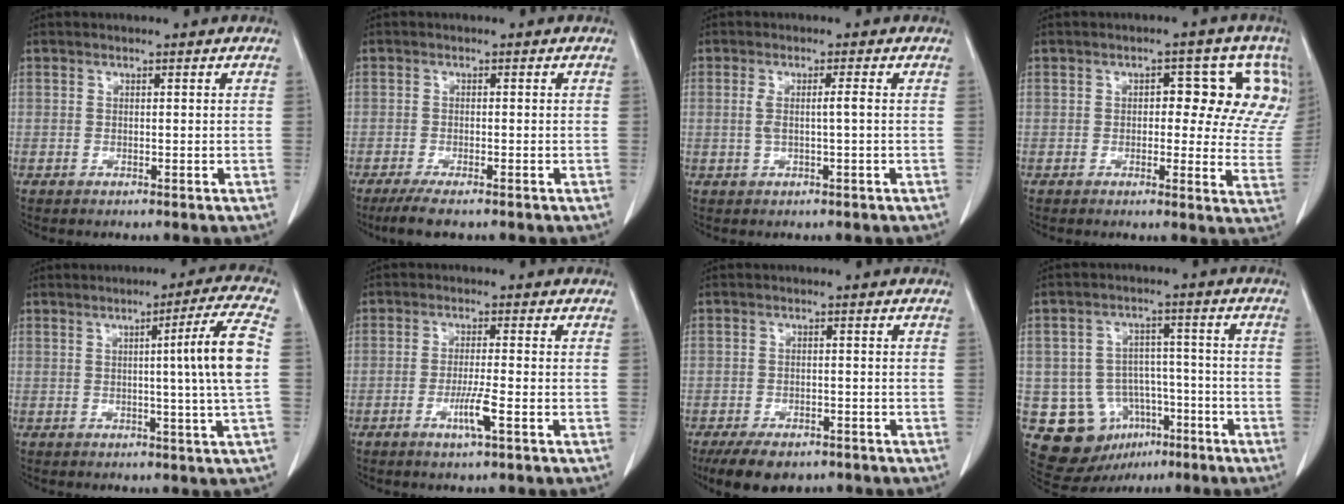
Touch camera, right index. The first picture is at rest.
{"total": 4.6, "force": [-3.4, 0.6, 3.0], "torque": [-0.053, -0.011, -0.057]}
{"total": 2.7, "force": [0.0, 0.0, 2.7], "torque": [-0.052, 0.006, 0.002]}
{"total": 11.3, "force": [3.4, 5.6, 9.3], "torque": [-0.085, 0.014, 0.028]}
{"total": 8.9, "force": [0.5, -2.4, 8.5], "torque": [-0.123, -0.004, 0.011]}
{"total": 4.1, "force": [-1.8, -0.3, 3.7], "torque": [-0.071, -0.008, -0.034]}
{"total": 7.5, "force": [-5.5, 3.6, 3.5], "torque": [-0.052, -0.003, -0.082]}
{"total": 11.6, "force": [-5.0, 9.6, 4.1], "torque": [-0.069, 0.032, -0.063]}